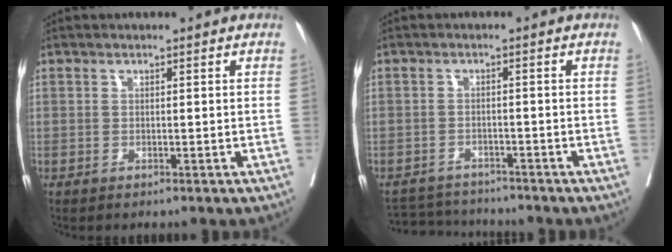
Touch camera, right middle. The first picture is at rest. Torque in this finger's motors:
{"motor_torque": [-0.65, -0.21, -0.14, -0.04]}